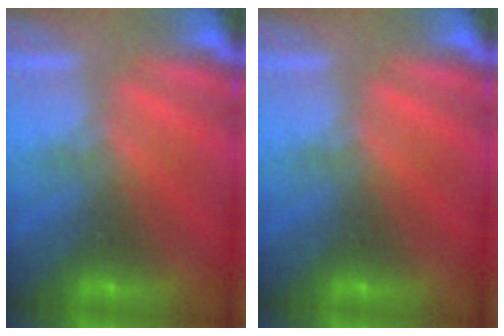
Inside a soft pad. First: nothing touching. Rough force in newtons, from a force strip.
{"total": 0.0}